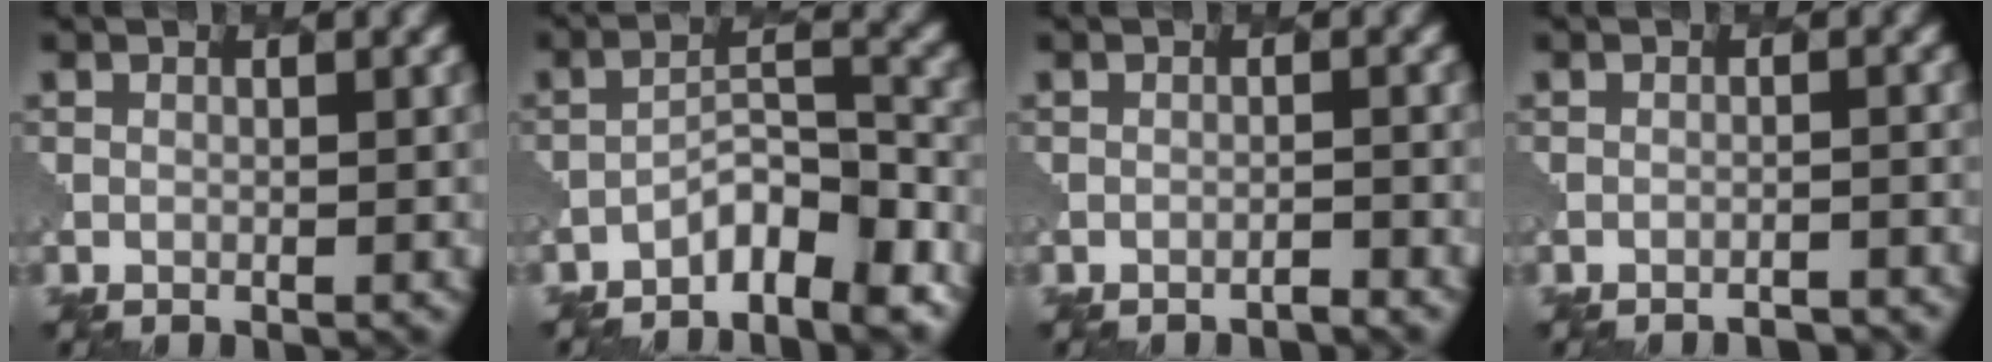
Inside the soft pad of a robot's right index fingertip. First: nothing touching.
{"total": 4.9, "force": [-3.8, 1.3, 2.8], "torque": [-0.043, 0.008, -0.068]}
{"total": 0.9, "force": [-0.9, 0.0, 0.3], "torque": [0.002, -0.001, -0.024]}
{"total": 2.7, "force": [-2.6, 0.4, 0.8], "torque": [-0.001, 0.015, -0.039]}